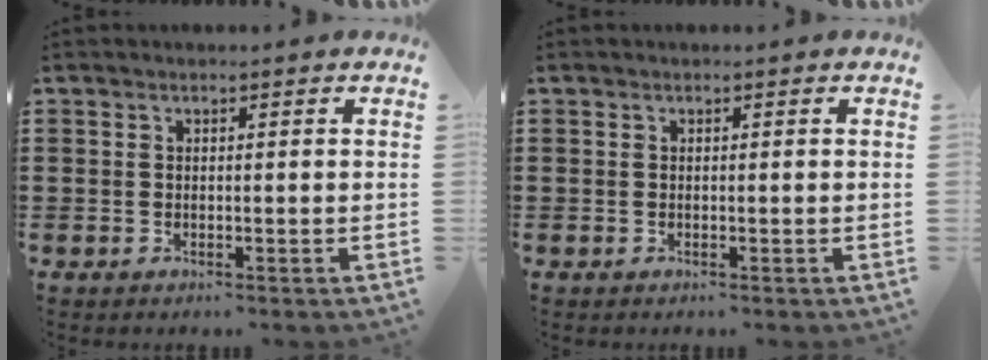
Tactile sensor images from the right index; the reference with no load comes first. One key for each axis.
{"total": 0.0}